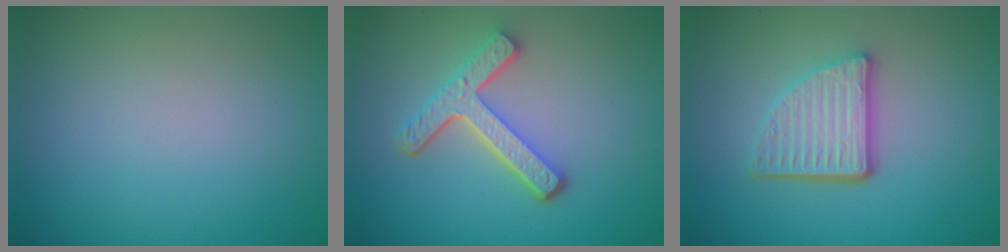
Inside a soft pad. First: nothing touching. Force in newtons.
{"total": 4.7, "press": 3.4, "slide": 3.2}
{"total": 4.6, "press": 3.4, "slide": 3.1}